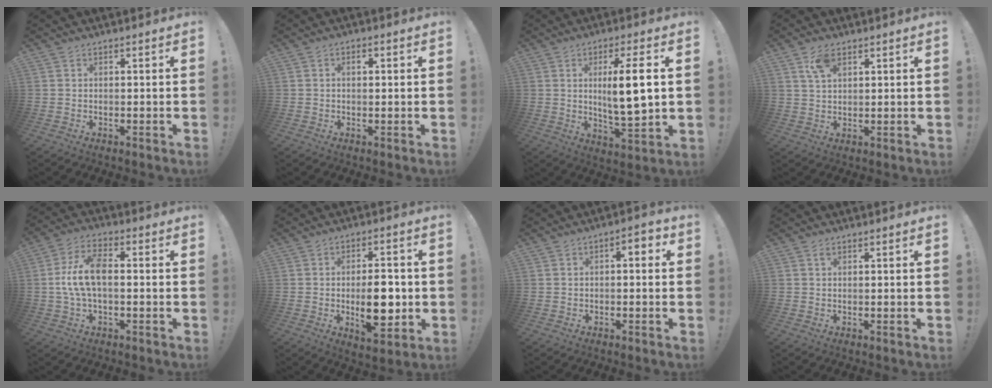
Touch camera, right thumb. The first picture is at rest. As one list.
[{"total": 1.3, "force": [0.2, 0.8, 1.1], "torque": [-0.007, -0.001, -0.001]}, {"total": 11.2, "force": [2.0, 1.8, 10.9], "torque": [-0.174, -0.013, 0.025]}, {"total": 5.4, "force": [3.0, 2.6, 3.7], "torque": [-0.068, -0.006, 0.055]}, {"total": 11.1, "force": [-0.3, 5.4, 9.7], "torque": [-0.201, 0.010, -0.002]}, {"total": 12.5, "force": [-1.8, 5.8, 11.0], "torque": [-0.171, -0.004, -0.034]}, {"total": 4.2, "force": [0.2, 2.3, 3.5], "torque": [-0.034, 0.001, -0.006]}, {"total": 0.7, "force": [0.4, 0.3, 0.5], "torque": [-0.010, 0.001, 0.007]}]